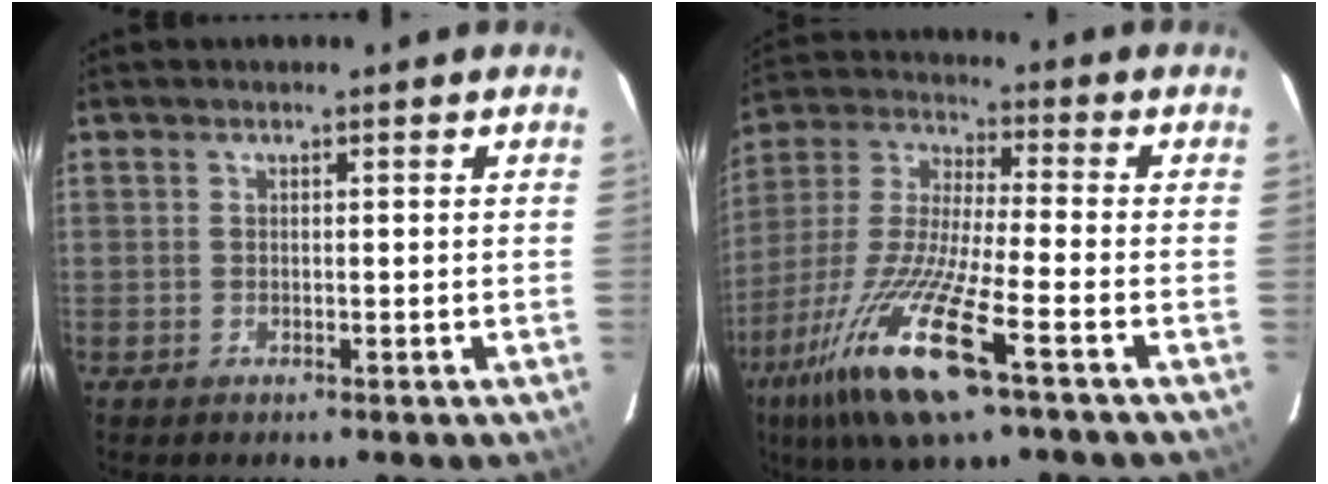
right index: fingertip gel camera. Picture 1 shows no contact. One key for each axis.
{"total": 19.2, "fx": -9.9, "fy": 2.7, "fz": 16.2, "tx": -0.343, "ty": -0.039, "tz": -0.197}